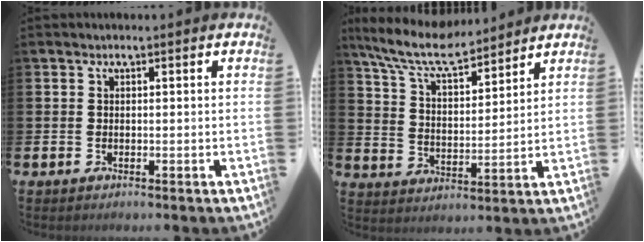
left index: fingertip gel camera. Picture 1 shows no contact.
{"total": 8.4, "force": [7.6, 1.6, 3.2], "torque": [-0.092, -0.040, 0.134]}